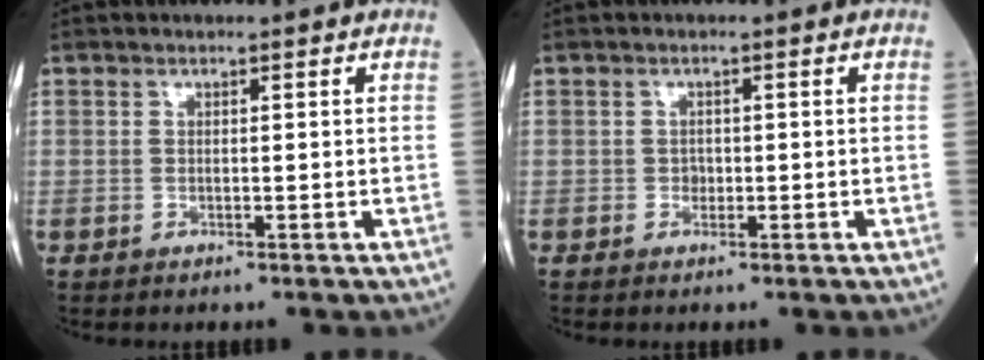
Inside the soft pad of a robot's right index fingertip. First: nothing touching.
{"total": 1.1, "force": [-0.3, 0.9, 0.5], "torque": [-0.006, 0.003, -0.005]}